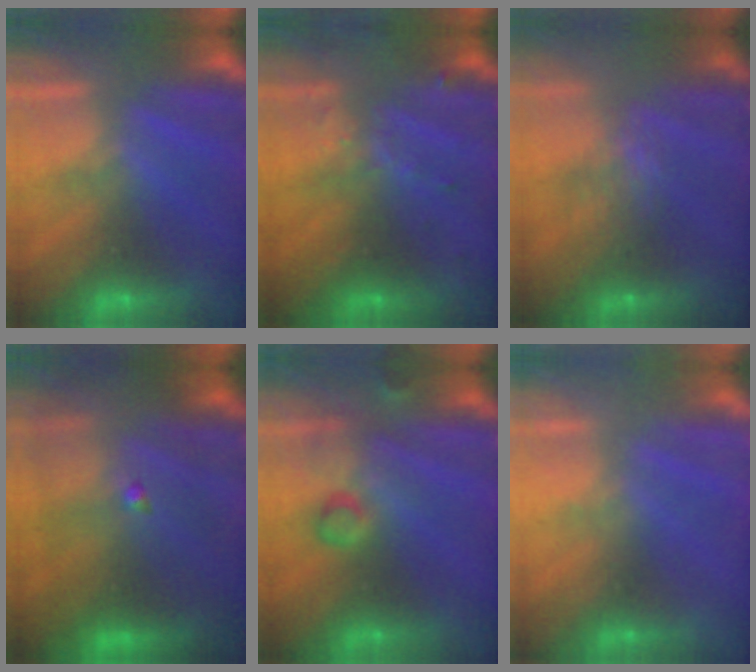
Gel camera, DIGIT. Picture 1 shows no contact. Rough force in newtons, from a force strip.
{"total": 3.6}
{"total": 7.2}
{"total": 9.6}
{"total": 2.9}
{"total": 2.4}